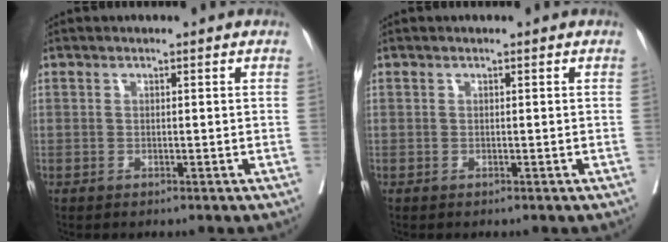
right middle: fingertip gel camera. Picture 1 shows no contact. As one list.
[{"total": 0.0}]